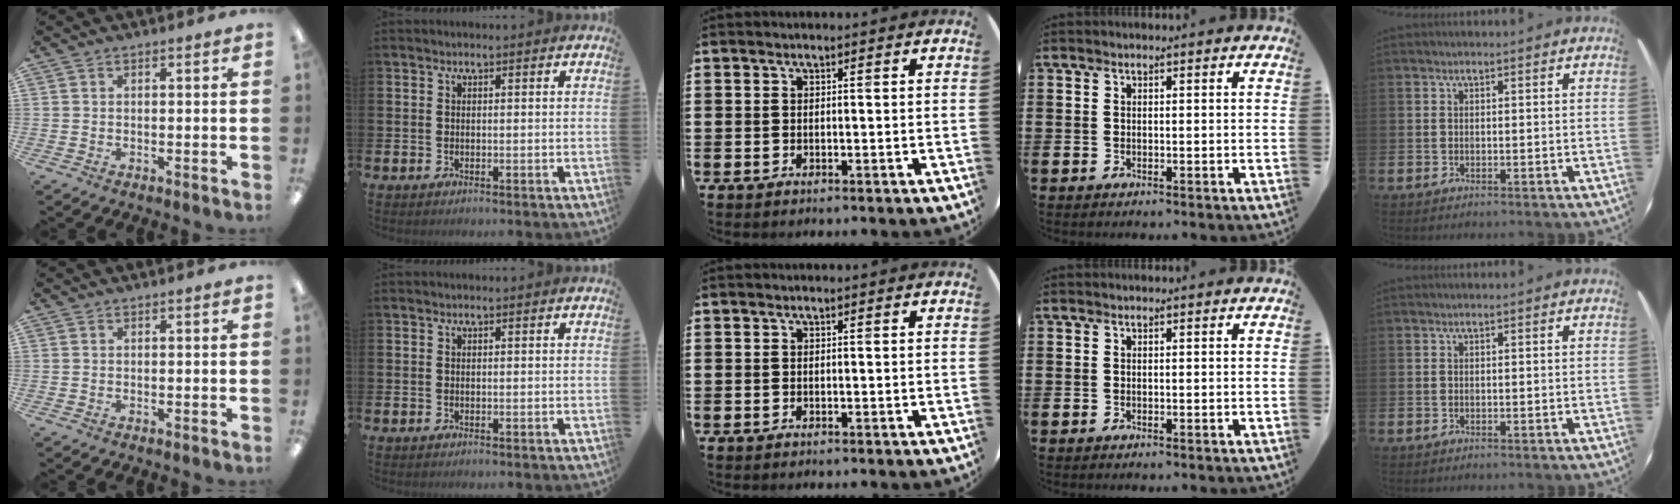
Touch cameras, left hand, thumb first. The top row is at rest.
{}